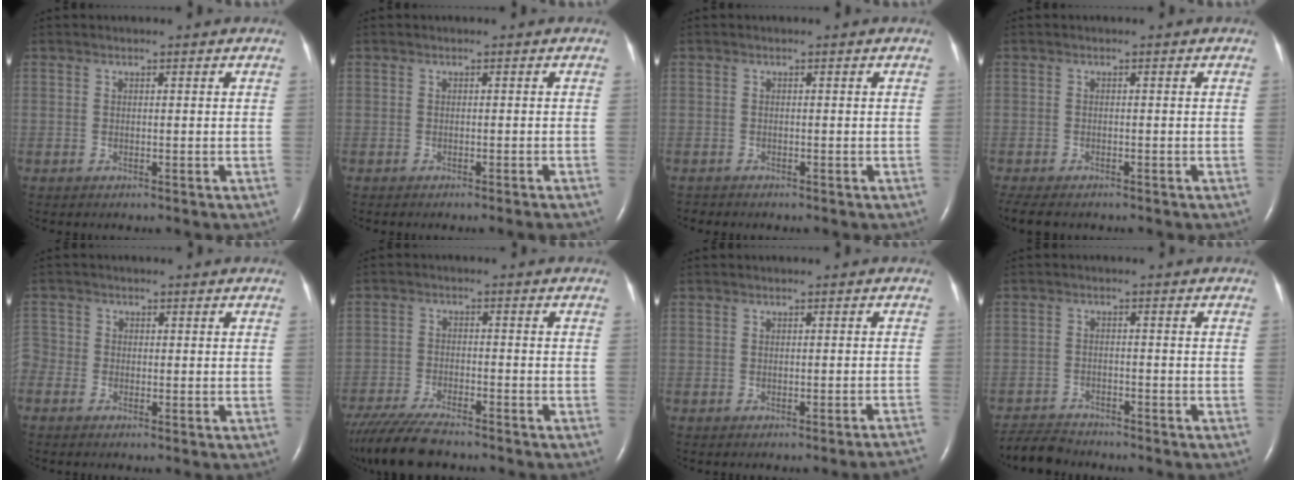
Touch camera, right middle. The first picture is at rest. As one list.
[{"total": 1.8, "force": [-1.4, -0.5, 0.9], "torque": [-0.009, 0.002, -0.016]}, {"total": 0.6, "force": [-0.6, 0.1, -0.1], "torque": [-0.008, -0.003, -0.012]}, {"total": 5.8, "force": [-4.7, 2.1, 2.8], "torque": [-0.052, -0.014, -0.072]}, {"total": 2.6, "force": [-1.3, 2.0, 0.8], "torque": [-0.023, 0.001, -0.030]}, {"total": 10.3, "force": [-8.8, 1.5, 5.2], "torque": [-0.095, -0.031, -0.149]}, {"total": 4.2, "force": [-3.9, -0.9, 1.3], "torque": [-0.003, -0.005, -0.041]}, {"total": 5.3, "force": [-5.2, 0.8, 0.4], "torque": [-0.009, -0.019, -0.093]}]